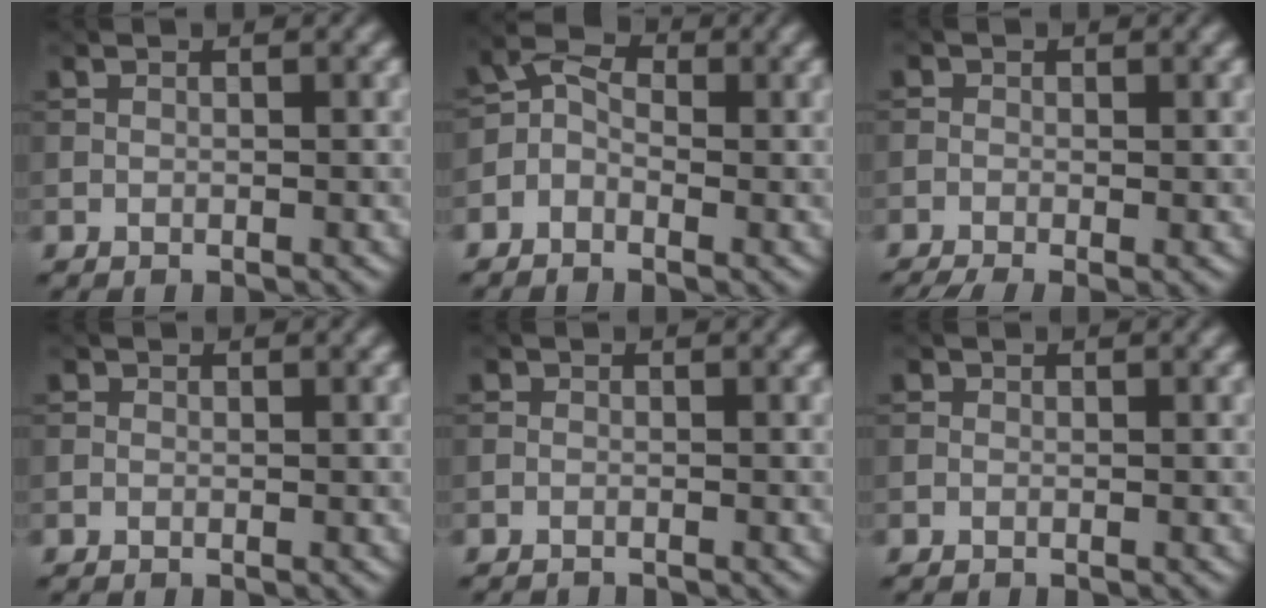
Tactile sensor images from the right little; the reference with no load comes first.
{"total": 2.4, "force": [-1.5, 1.7, 1.0], "torque": [-0.010, 0.008, -0.036]}
{"total": 2.0, "force": [-1.6, 0.4, 1.2], "torque": [-0.019, -0.012, -0.030]}
{"total": 0.6, "force": [-0.5, 0.0, -0.4], "torque": [0.012, -0.004, -0.004]}
{"total": 1.7, "force": [-1.7, 0.0, -0.3], "torque": [0.013, -0.008, -0.027]}
{"total": 0.9, "force": [-0.8, 0.1, -0.4], "torque": [0.012, -0.007, -0.011]}